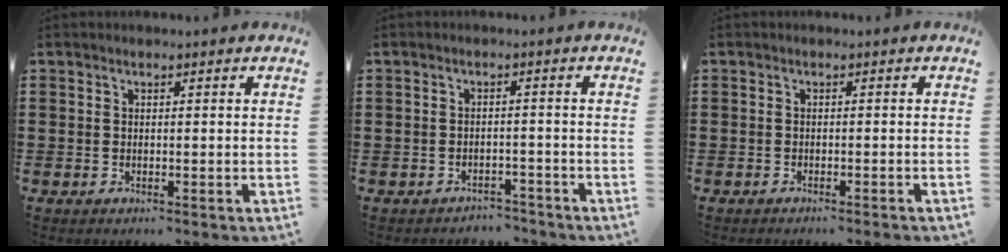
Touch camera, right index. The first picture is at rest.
{"total": 2.3, "force": [-2.2, 0.5, -0.2], "torque": [-0.004, 0.002, -0.051]}
{"total": 0.8, "force": [-0.7, -0.2, 0.2], "torque": [-0.004, -0.001, -0.015]}